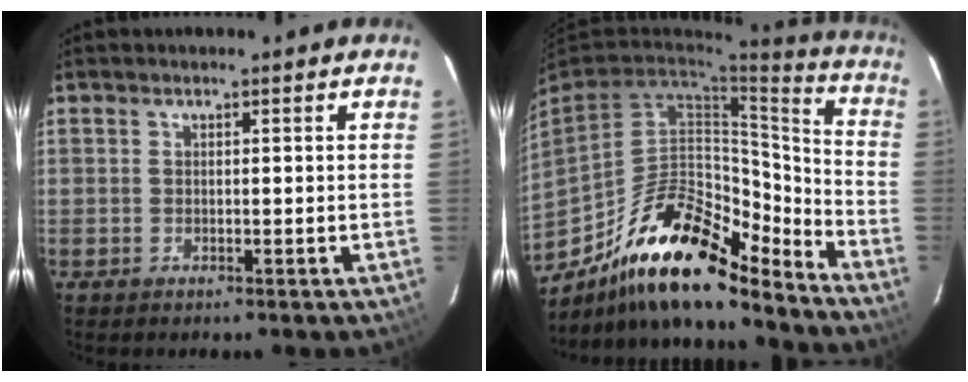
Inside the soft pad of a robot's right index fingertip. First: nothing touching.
{"total": 22.4, "force": [-17.1, 7.0, 12.6], "torque": [-0.212, 0.015, -0.279]}